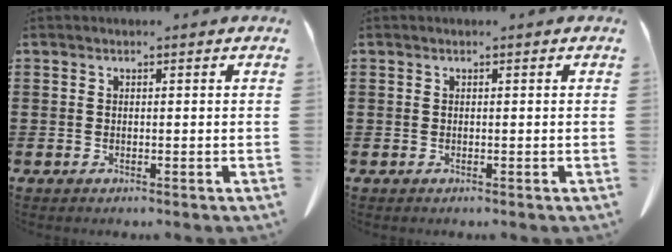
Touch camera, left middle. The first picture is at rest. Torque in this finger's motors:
{"motor_torque": [-0.02, 0.00, 0.00, 0.00]}